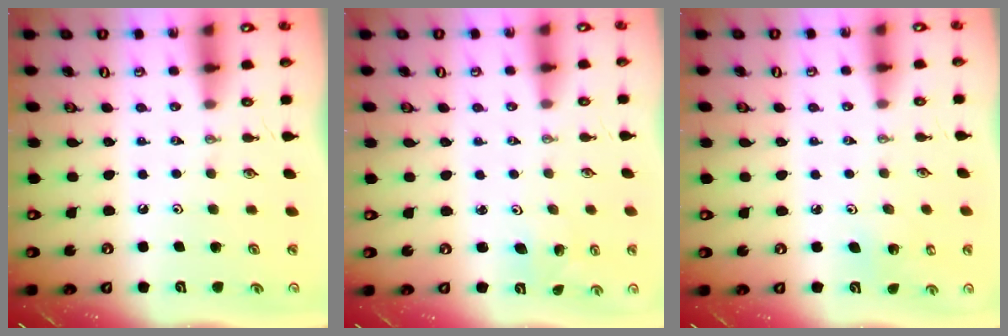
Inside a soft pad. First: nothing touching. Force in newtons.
{"total": 1.3, "press": 1.3, "slide": 0.1}
{"total": 3.2, "press": 3.2, "slide": 0.2}